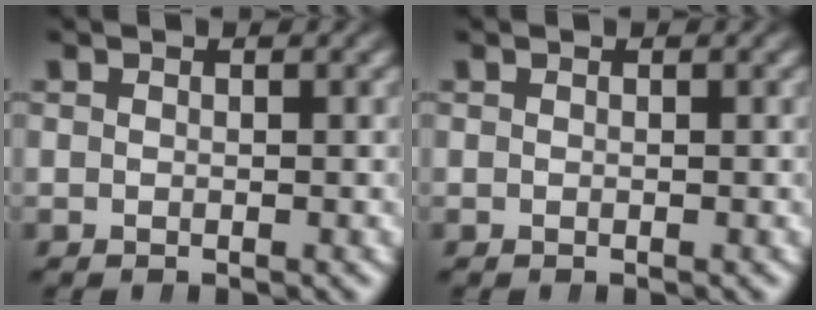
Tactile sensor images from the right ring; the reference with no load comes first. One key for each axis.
{"total": 0.0}